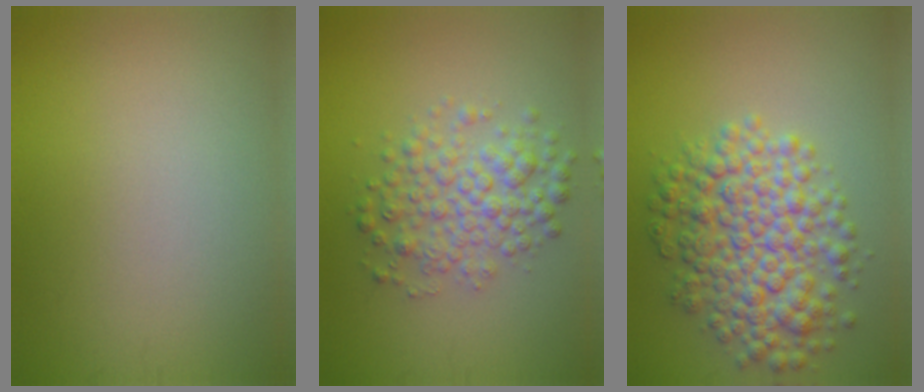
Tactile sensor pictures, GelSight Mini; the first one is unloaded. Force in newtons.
{"total": 4.3, "press": 4.3, "slide": 0.1}
{"total": 7.4, "press": 7.4, "slide": 0.2}